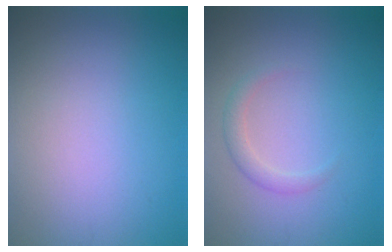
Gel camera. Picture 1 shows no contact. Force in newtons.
{"total": 1.6, "press": 1.6, "slide": 0.1}